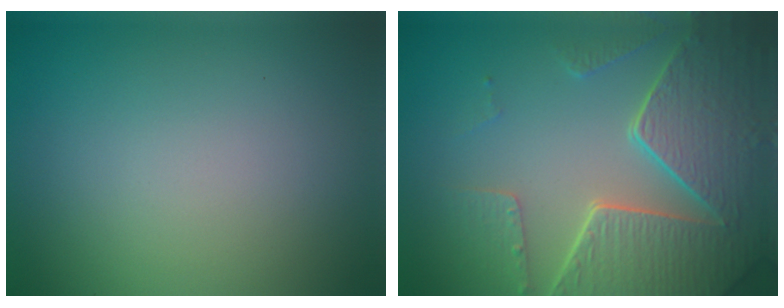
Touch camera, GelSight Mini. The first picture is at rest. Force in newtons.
{"total": 8.3, "press": 5.9, "slide": 5.8}